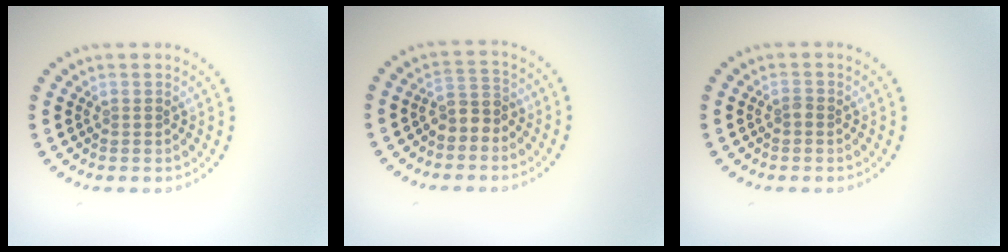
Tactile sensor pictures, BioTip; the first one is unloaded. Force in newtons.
{"total": 2.2, "press": 1.9, "slide": 1.2}
{"total": 0.6, "press": 0.5, "slide": 0.3}